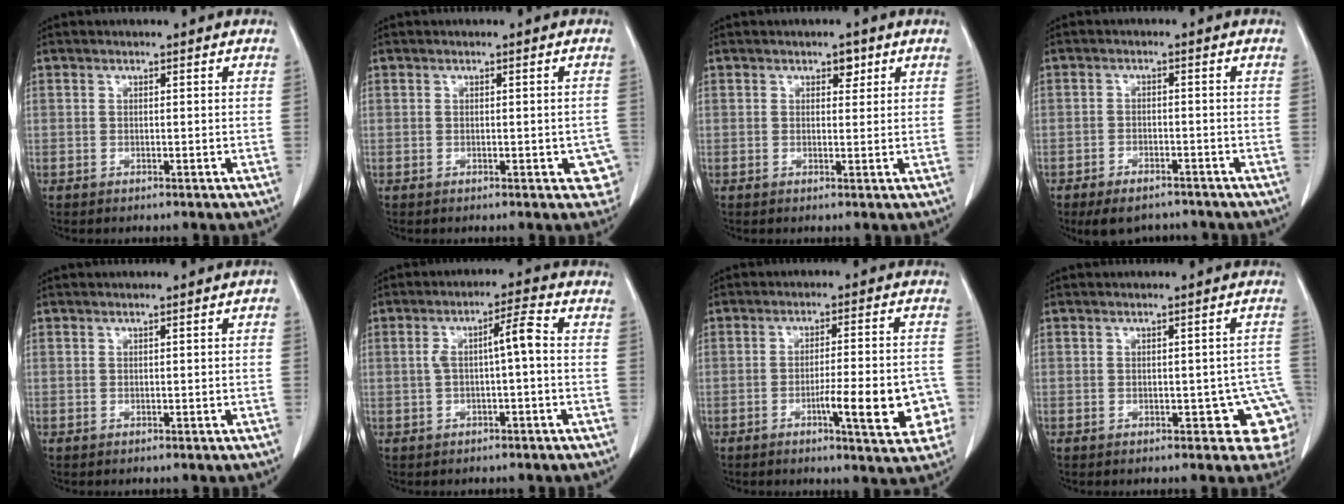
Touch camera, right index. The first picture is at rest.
{"total": 4.0, "force": [-1.2, 1.6, 3.4], "torque": [-0.018, 0.003, -0.013]}
{"total": 1.7, "force": [1.0, 1.1, 0.9], "torque": [-0.010, 0.001, 0.013]}
{"total": 6.8, "force": [-5.5, 3.1, 2.4], "torque": [-0.032, -0.001, -0.080]}
{"total": 0.9, "force": [0.0, 0.3, 0.9], "torque": [-0.005, 0.003, 0.000]}
{"total": 5.0, "force": [-0.1, 0.6, 4.9], "torque": [-0.086, 0.021, 0.001]}
{"total": 11.6, "force": [-4.0, 1.9, 10.7], "torque": [-0.134, 0.011, -0.050]}
{"total": 7.1, "force": [-1.7, 3.2, 6.1], "torque": [-0.042, 0.012, -0.018]}